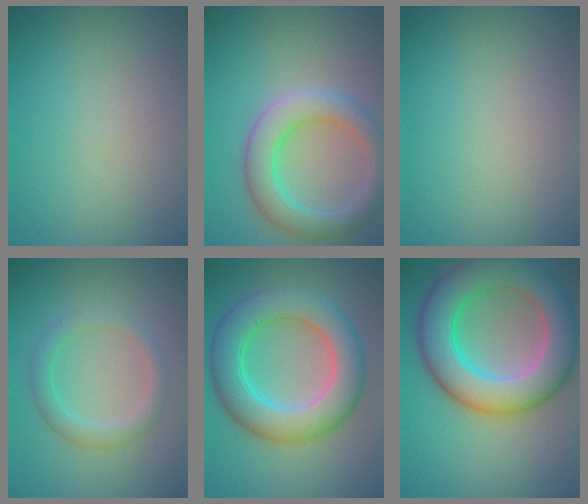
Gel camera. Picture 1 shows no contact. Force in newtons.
{"total": 5.3, "press": 5.3, "slide": 0.3}
{"total": 0.0}
{"total": 2.5, "press": 2.5, "slide": 0.2}
{"total": 8.1, "press": 8.1, "slide": 0.3}
{"total": 10.4, "press": 10.4, "slide": 0.7}